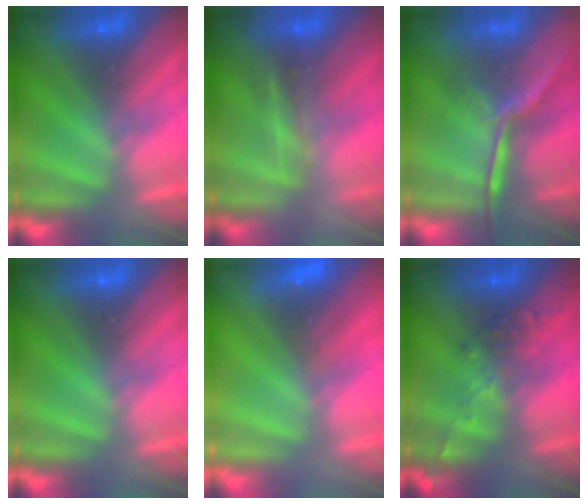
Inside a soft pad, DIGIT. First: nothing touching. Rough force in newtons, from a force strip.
{"total": 2.6}
{"total": 1.6}
{"total": 0.0}
{"total": 2.6}
{"total": 2.7}